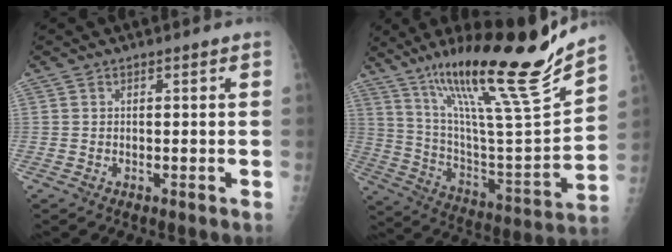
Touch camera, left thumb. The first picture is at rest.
{"total": 26.9, "force": [19.5, 2.7, 18.4], "torque": [-0.276, -0.077, 0.336]}